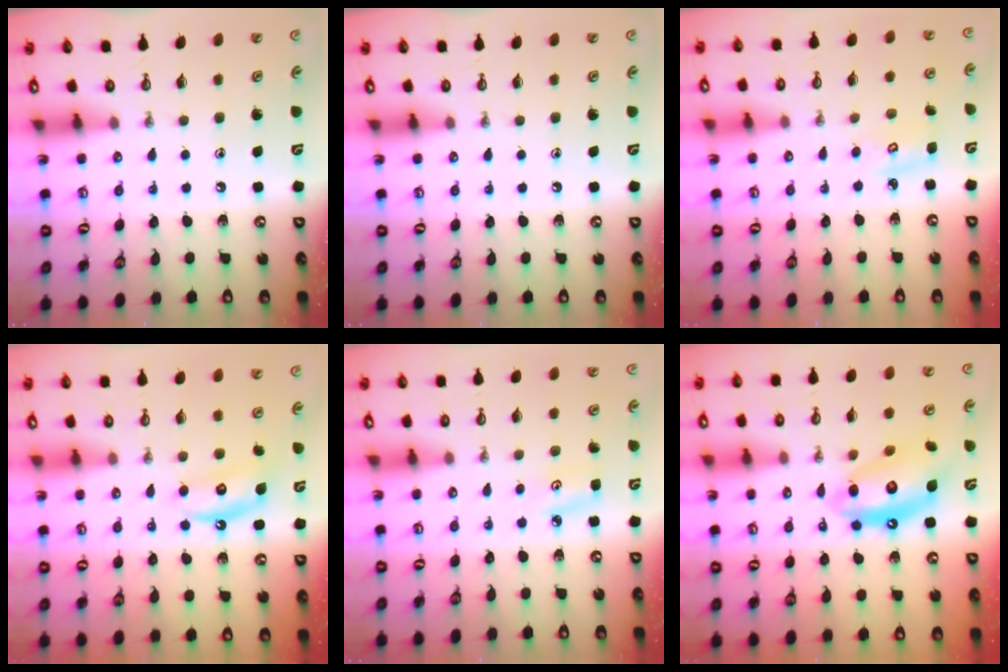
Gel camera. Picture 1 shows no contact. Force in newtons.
{"total": 0.0}
{"total": 3.8, "press": 3.8, "slide": 0.3}
{"total": 5.7, "press": 5.6, "slide": 1.1}
{"total": 4.2, "press": 4.2, "slide": 0.4}
{"total": 13.3, "press": 13.2, "slide": 1.3}